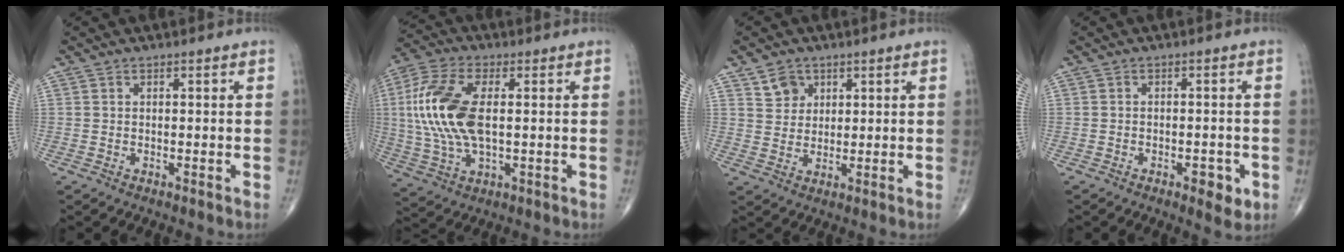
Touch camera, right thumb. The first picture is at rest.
{"total": 16.2, "force": [1.4, 8.1, 14.0], "torque": [-0.314, 0.005, 0.027]}
{"total": 4.5, "force": [2.5, 3.6, 1.2], "torque": [-0.003, -0.018, 0.048]}
{"total": 4.1, "force": [-1.7, 1.8, 3.3], "torque": [-0.034, 0.001, -0.020]}